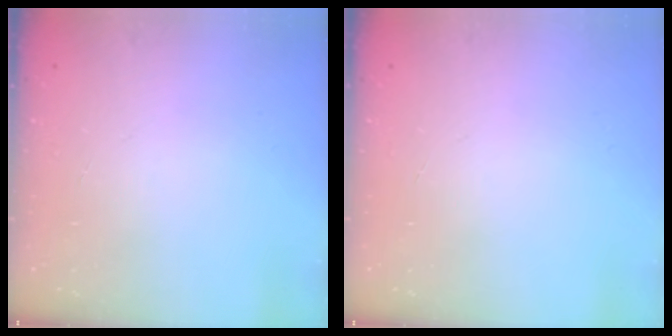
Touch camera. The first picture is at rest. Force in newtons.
{"total": 0.0}